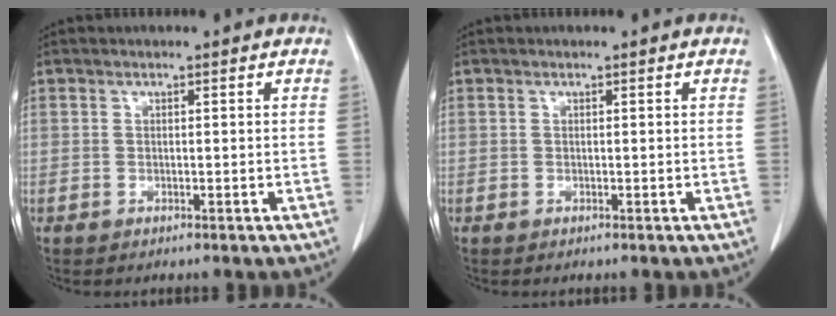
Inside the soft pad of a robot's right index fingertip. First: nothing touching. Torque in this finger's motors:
{"motor_torque": [0.00, 0.00, 0.00, 0.00]}